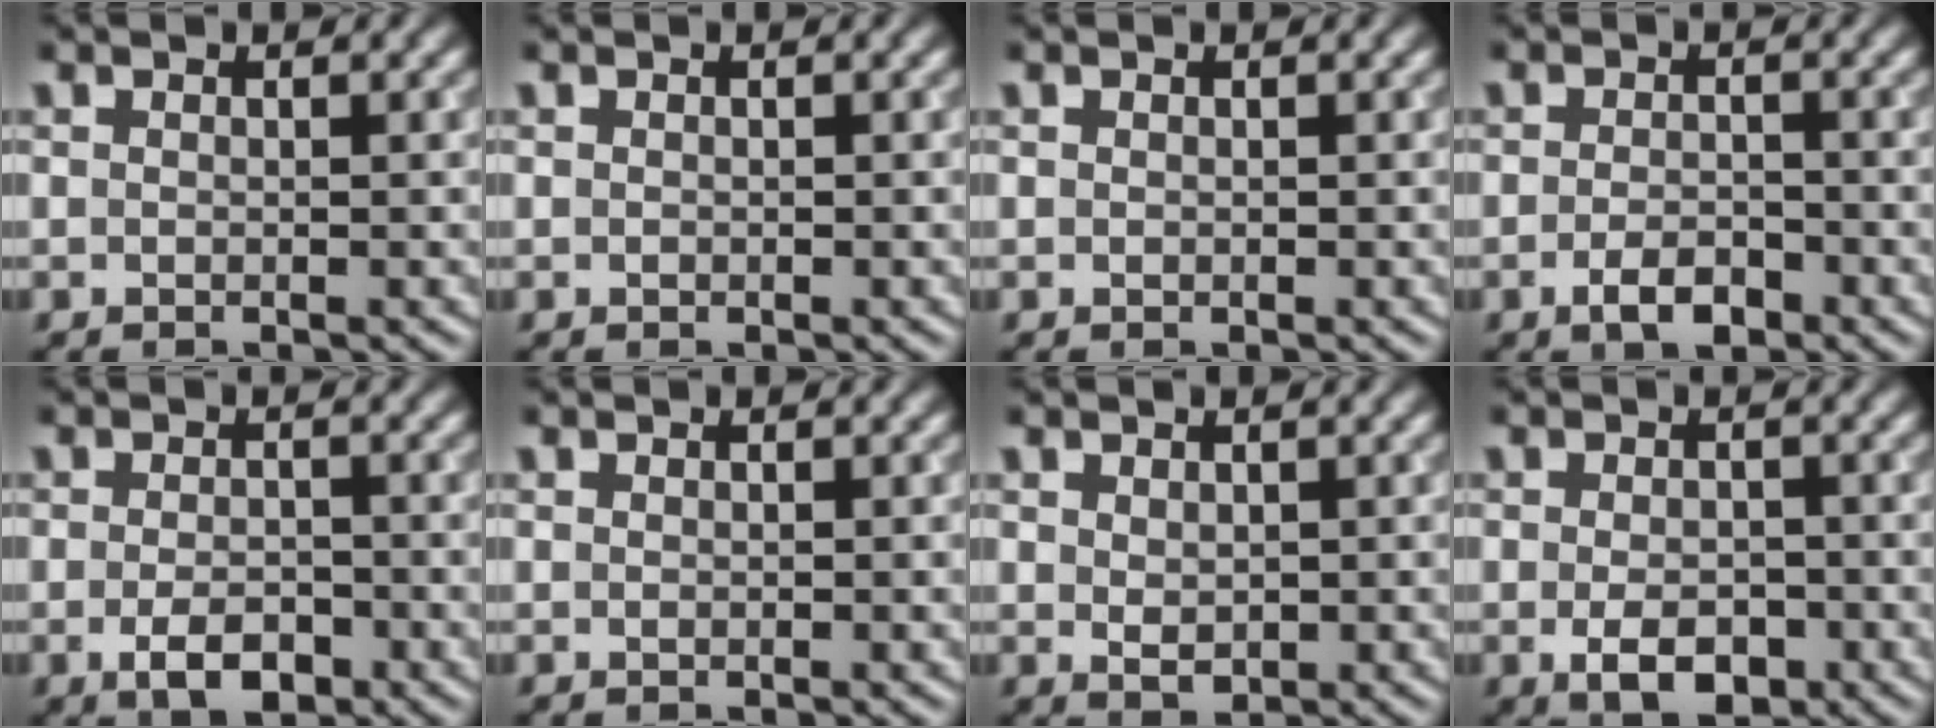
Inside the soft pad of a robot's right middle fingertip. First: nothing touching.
{"total": 0.0}
{"total": 0.0}
{"total": 2.4, "force": [-1.3, 1.1, 1.7], "torque": [-0.030, -0.001, -0.025]}
{"total": 3.0, "force": [-1.3, 1.5, 2.2], "torque": [-0.040, -0.004, -0.022]}
{"total": 0.0}
{"total": 1.4, "force": [0.3, 1.0, 0.9], "torque": [-0.015, -0.004, 0.012]}
{"total": 3.7, "force": [-1.3, 2.1, 2.7], "torque": [-0.045, -0.004, -0.022]}